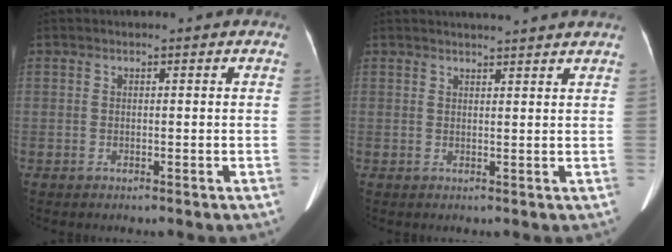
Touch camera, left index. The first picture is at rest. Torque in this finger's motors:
{"motor_torque": [0.07, -0.53, 0.00, 0.03]}